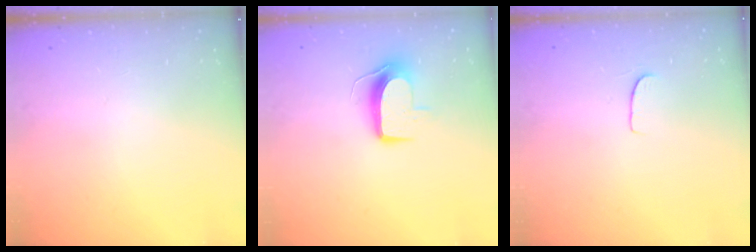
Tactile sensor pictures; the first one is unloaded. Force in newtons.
{"total": 9.1, "press": 9.1, "slide": 0.1}
{"total": 5.8, "press": 5.8, "slide": 0.3}